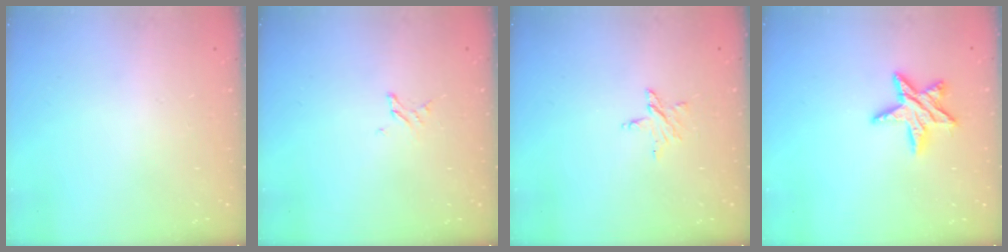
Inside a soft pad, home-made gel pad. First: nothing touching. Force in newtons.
{"total": 1.6, "press": 1.6, "slide": 0.2}
{"total": 3.3, "press": 3.3, "slide": 0.3}
{"total": 10.2, "press": 10.2, "slide": 0.9}